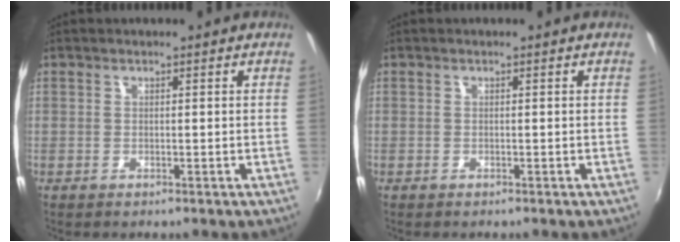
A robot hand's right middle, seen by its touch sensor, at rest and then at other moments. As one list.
[{"total": 0.0}]